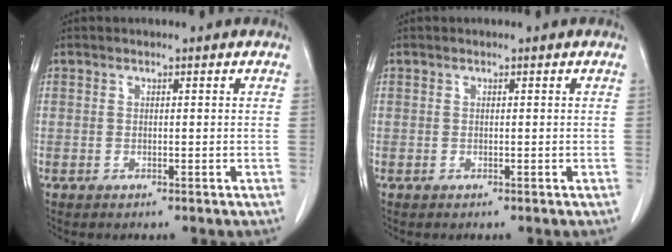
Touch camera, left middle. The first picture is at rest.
{"total": 0.0}